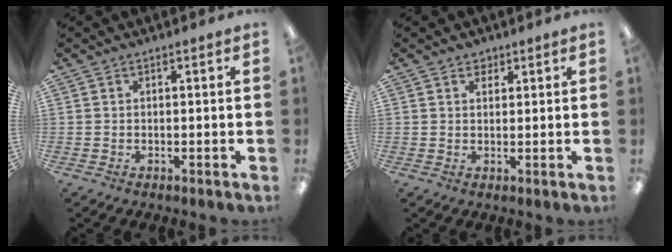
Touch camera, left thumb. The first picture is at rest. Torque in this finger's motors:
{"motor_torque": [-0.18, -0.06, -0.05, -0.08, -0.04]}